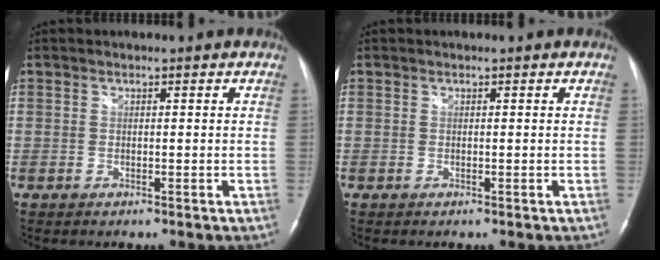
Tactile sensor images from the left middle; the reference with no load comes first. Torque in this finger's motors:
{"motor_torque": [0.00, 0.00, 0.02, 0.00]}